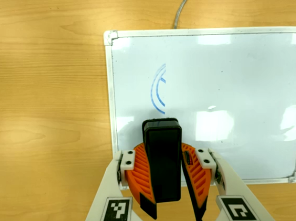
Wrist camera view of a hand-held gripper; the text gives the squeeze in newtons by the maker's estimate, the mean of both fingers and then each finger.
{"total": 12.6, "left": 11.7, "right": 13.5}